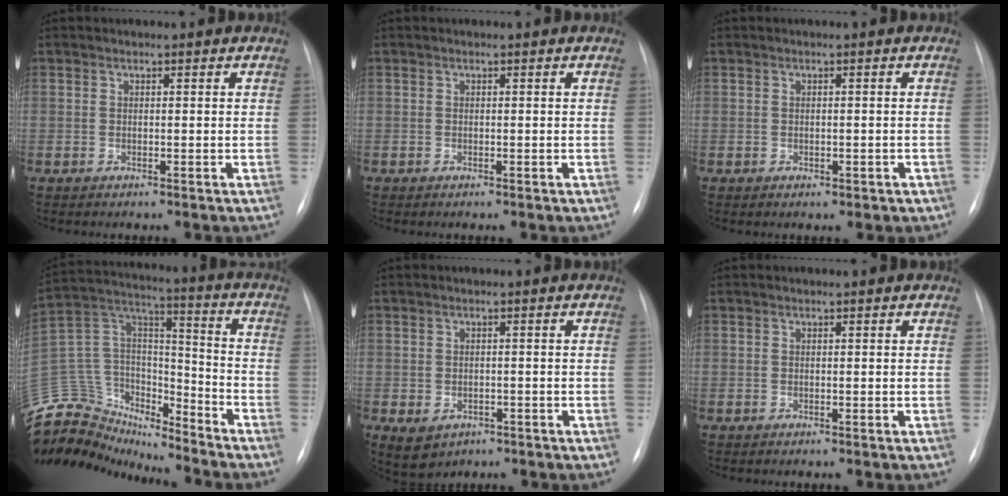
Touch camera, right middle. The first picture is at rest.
{"total": 0.0}
{"total": 1.7, "force": [-0.8, 1.0, 1.1], "torque": [-0.014, 0.001, -0.002]}
{"total": 21.6, "force": [-19.8, 7.1, 4.9], "torque": [-0.124, 0.064, -0.325]}
{"total": 4.4, "force": [-2.1, 3.4, 1.9], "torque": [-0.037, -0.001, -0.014]}
{"total": 0.0}